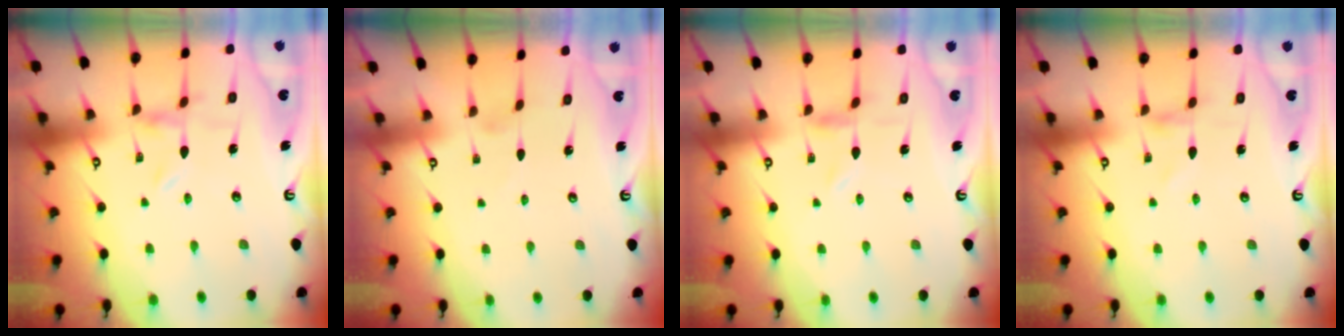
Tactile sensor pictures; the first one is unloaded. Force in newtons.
{"total": 1.2, "press": 1.2, "slide": 0.1}
{"total": 0.0}
{"total": 0.0}